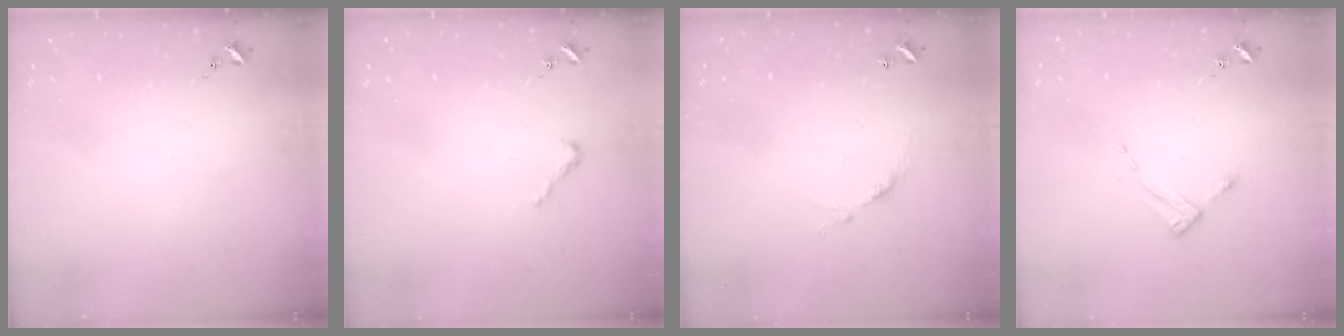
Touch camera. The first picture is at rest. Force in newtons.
{"total": 2.5, "press": 2.5, "slide": 0.2}
{"total": 5.1, "press": 5.1, "slide": 0.4}
{"total": 2.7, "press": 2.7, "slide": 0.4}